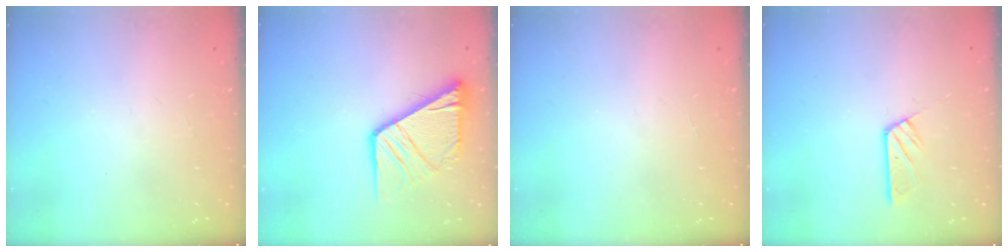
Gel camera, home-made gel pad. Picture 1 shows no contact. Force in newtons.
{"total": 14.0, "press": 13.9, "slide": 1.5}
{"total": 0.0}
{"total": 5.2, "press": 5.2, "slide": 0.1}